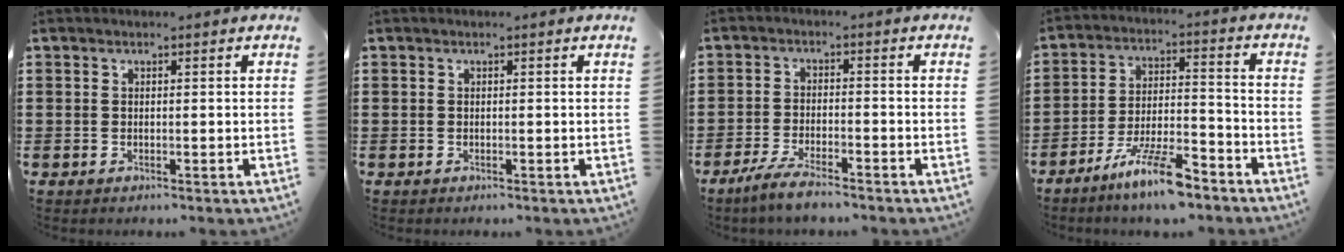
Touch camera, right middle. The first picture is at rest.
{"total": 0.0}
{"total": 4.2, "force": [-3.5, 0.3, 2.2], "torque": [-0.051, -0.005, -0.069]}
{"total": 9.6, "force": [-7.1, 1.7, 6.3], "torque": [-0.112, 0.012, -0.131]}